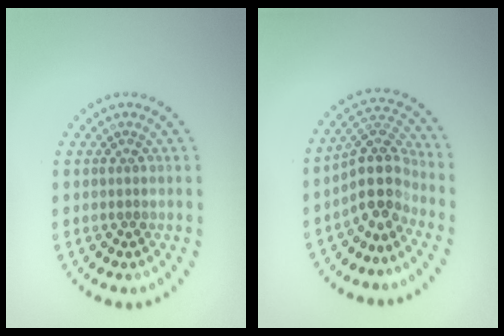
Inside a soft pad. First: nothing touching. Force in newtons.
{"total": 4.3, "press": 3.3, "slide": 2.7}